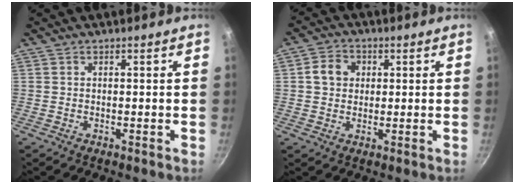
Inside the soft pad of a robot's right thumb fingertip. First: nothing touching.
{"total": 5.7, "force": [1.1, 4.7, 2.9], "torque": [-0.037, 0.006, 0.013]}